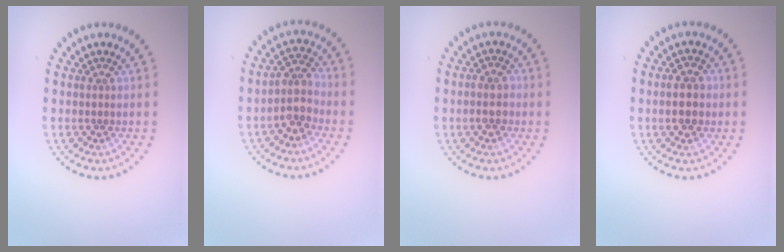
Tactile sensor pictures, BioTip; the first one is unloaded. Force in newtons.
{"total": 2.9, "press": 2.4, "slide": 1.6}
{"total": 2.3, "press": 2.2, "slide": 0.8}
{"total": 2.9, "press": 2.9, "slide": 0.1}